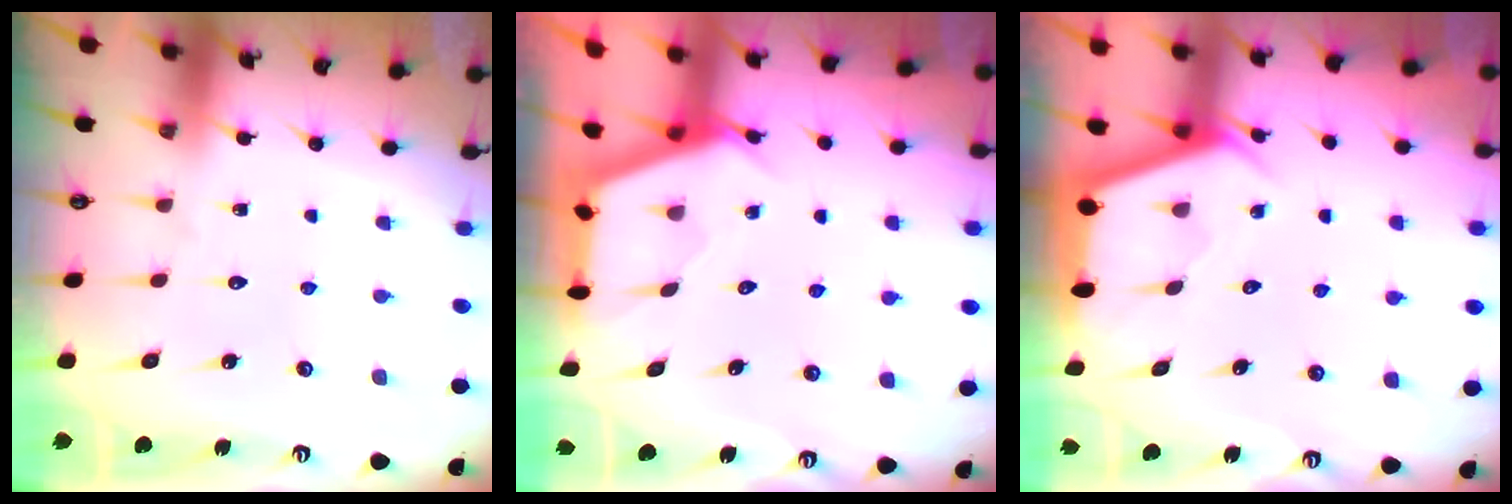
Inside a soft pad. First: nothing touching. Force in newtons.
{"total": 2.8, "press": 2.8, "slide": 0.4}
{"total": 2.9, "press": 2.9, "slide": 0.4}